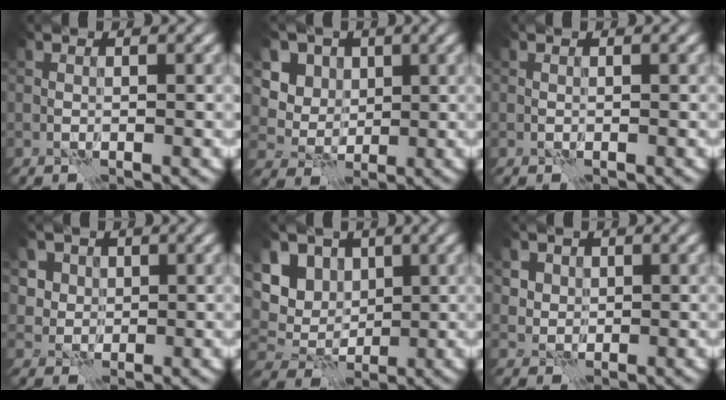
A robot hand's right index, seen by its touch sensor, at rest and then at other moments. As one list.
[{"total": 5.2, "force": [1.9, 4.3, 2.2], "torque": [-0.055, -0.004, 0.027]}, {"total": 0.0}, {"total": 4.4, "force": [1.9, 3.7, 1.5], "torque": [-0.039, -0.001, 0.025]}, {"total": 5.9, "force": [1.9, 4.5, 3.4], "torque": [-0.073, 0.014, 0.017]}, {"total": 3.5, "force": [1.4, 3.0, 1.2], "torque": [-0.036, 0.000, 0.023]}]